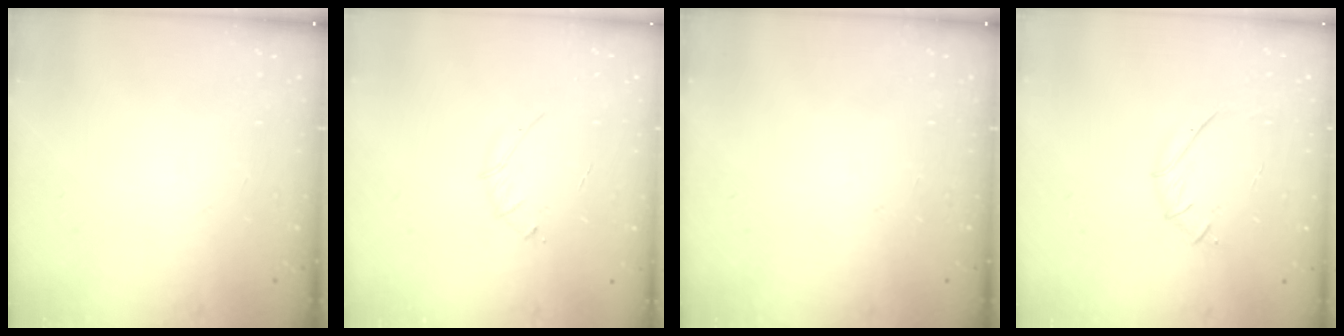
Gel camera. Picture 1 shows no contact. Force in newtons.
{"total": 3.3, "press": 3.2, "slide": 0.9}
{"total": 0.0}
{"total": 4.6, "press": 4.4, "slide": 1.3}